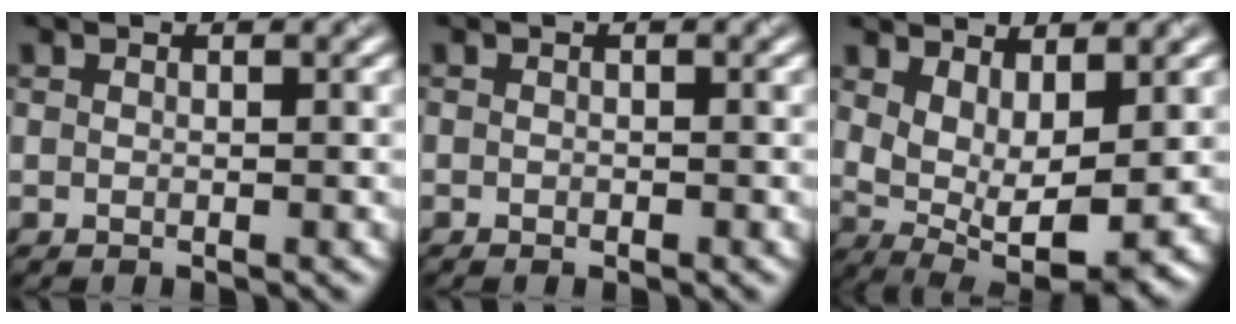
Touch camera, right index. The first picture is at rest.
{"total": 0.7, "force": [-0.6, -0.2, -0.2], "torque": [-0.001, 0.007, 0.000]}
{"total": 5.4, "force": [1.0, 2.6, 4.7], "torque": [-0.093, -0.009, 0.039]}